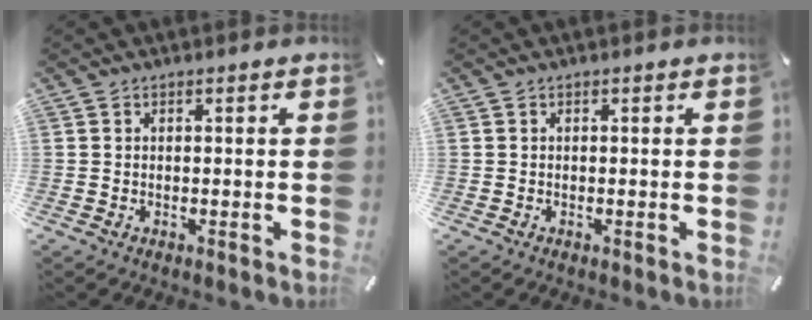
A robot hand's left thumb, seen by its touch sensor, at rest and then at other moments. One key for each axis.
{"total": 0.0}